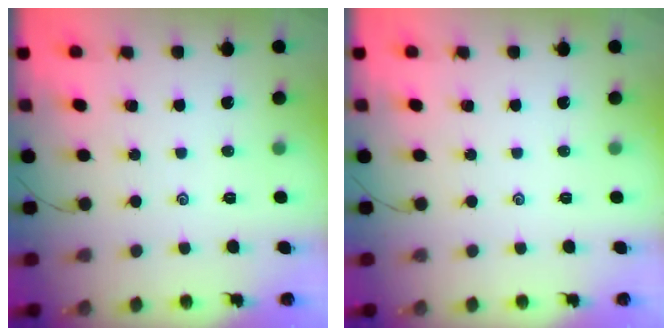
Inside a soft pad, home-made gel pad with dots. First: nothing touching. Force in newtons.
{"total": 0.0}